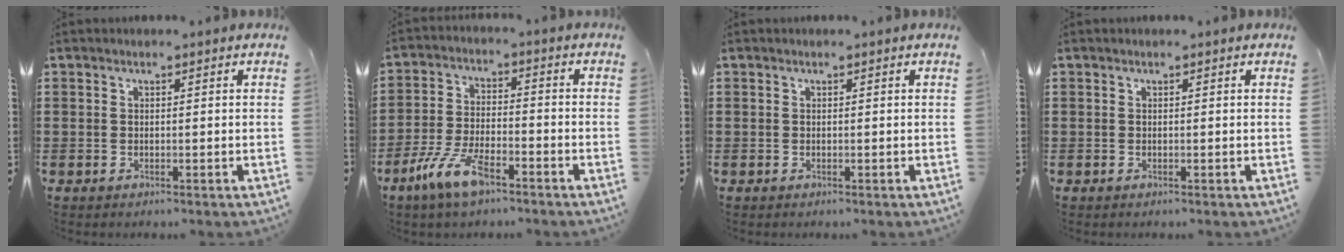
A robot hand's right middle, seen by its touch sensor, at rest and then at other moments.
{"total": 8.4, "force": [-5.2, 2.8, 5.9], "torque": [-0.131, -0.002, -0.099]}
{"total": 0.0}
{"total": 0.0}